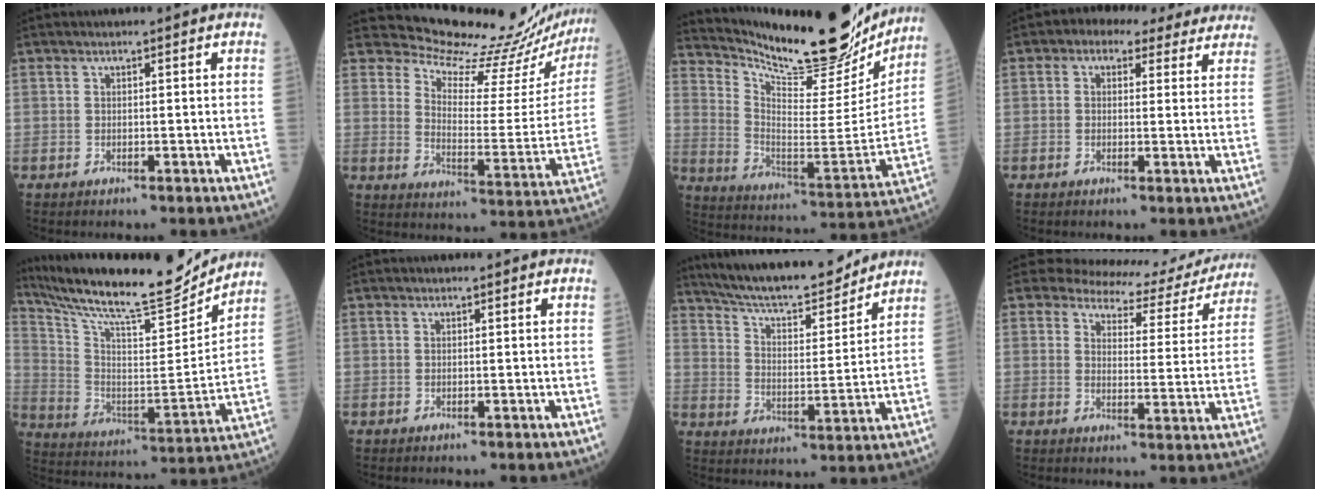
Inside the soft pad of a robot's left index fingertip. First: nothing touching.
{"total": 19.4, "force": [19.2, 1.2, 2.9], "torque": [-0.045, -0.119, 0.233]}
{"total": 23.0, "force": [20.7, 4.4, 9.2], "torque": [-0.160, -0.057, 0.302]}
{"total": 9.1, "force": [7.1, 4.9, 3.0], "torque": [-0.021, 0.037, 0.071]}
{"total": 21.0, "force": [19.4, 1.4, 7.9], "torque": [-0.159, -0.032, 0.311]}
{"total": 0.0}
{"total": 17.5, "force": [15.9, 2.4, 6.8], "torque": [-0.117, -0.002, 0.251]}
{"total": 13.4, "force": [12.7, 4.0, 1.8], "torque": [-0.010, -0.032, 0.134]}